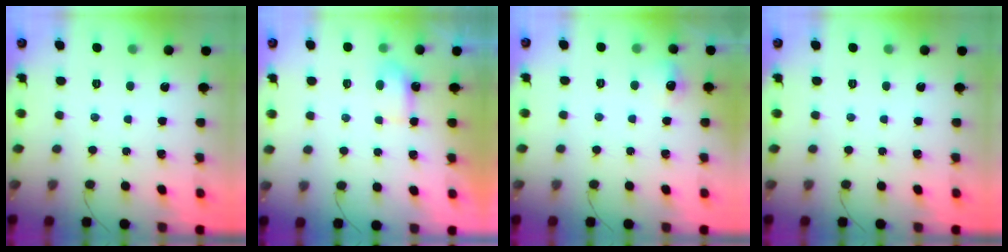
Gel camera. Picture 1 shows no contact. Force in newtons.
{"total": 4.6, "press": 4.5, "slide": 0.9}
{"total": 5.3, "press": 5.0, "slide": 1.8}
{"total": 0.0}